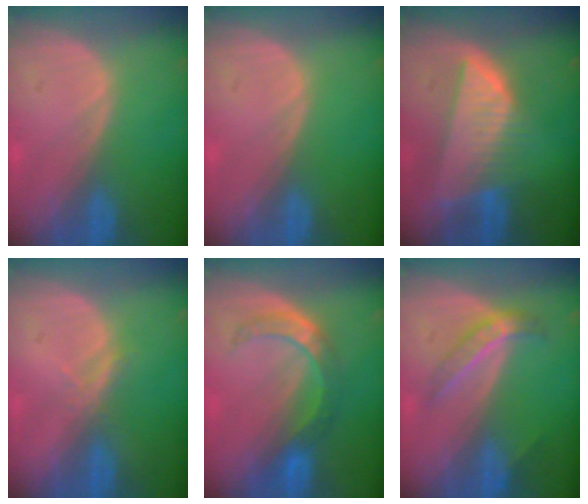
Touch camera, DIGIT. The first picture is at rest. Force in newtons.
{"total": 0.0}
{"total": 8.3, "press": 7.3, "slide": 4.0}
{"total": 1.8, "press": 1.6, "slide": 0.7}
{"total": 5.7, "press": 5.7, "slide": 0.2}
{"total": 4.1, "press": 4.1, "slide": 0.3}